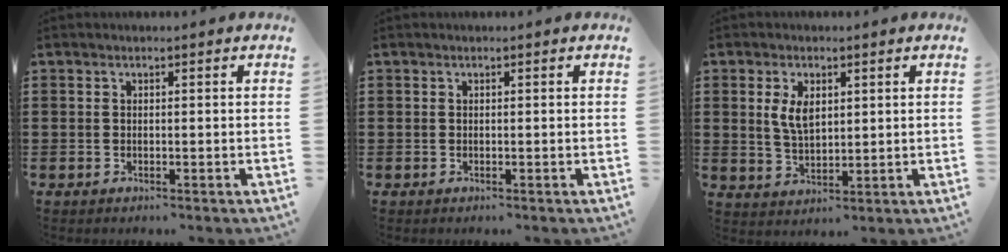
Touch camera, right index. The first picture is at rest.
{"total": 0.0}
{"total": 4.7, "force": [1.3, 2.4, 3.8], "torque": [-0.080, 0.007, 0.023]}